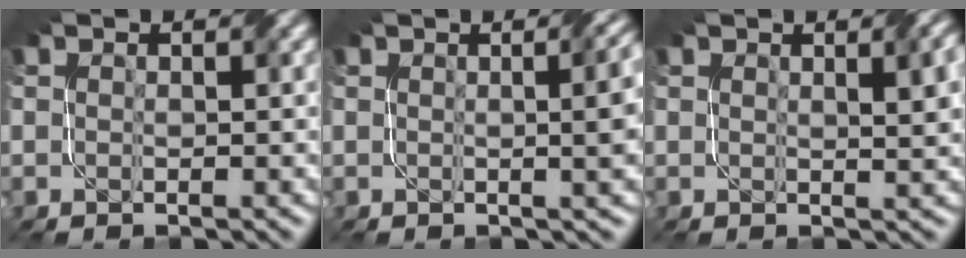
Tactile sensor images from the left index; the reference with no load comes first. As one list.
[{"total": 7.2, "force": [0.6, 3.0, 6.5], "torque": [-0.025, 0.023, 0.002]}, {"total": 3.9, "force": [1.4, 1.2, 3.4], "torque": [-0.034, 0.007, 0.020]}]